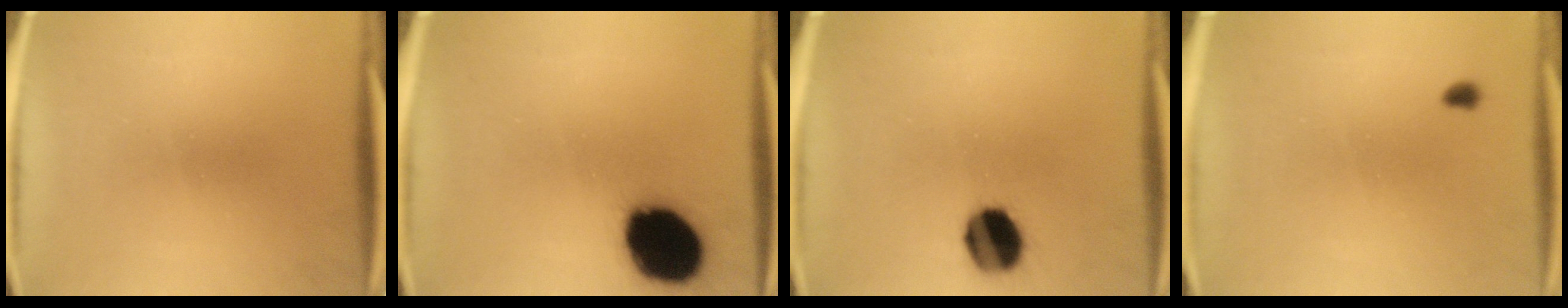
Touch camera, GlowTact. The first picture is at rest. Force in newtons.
{"total": 19.2}
{"total": 11.0}
{"total": 0.9}